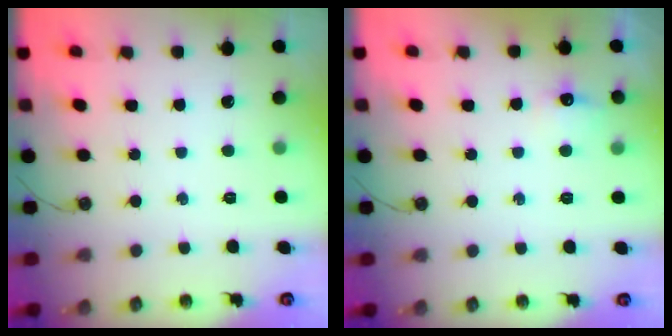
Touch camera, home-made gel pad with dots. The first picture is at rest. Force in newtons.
{"total": 5.1, "press": 5.0, "slide": 0.7}